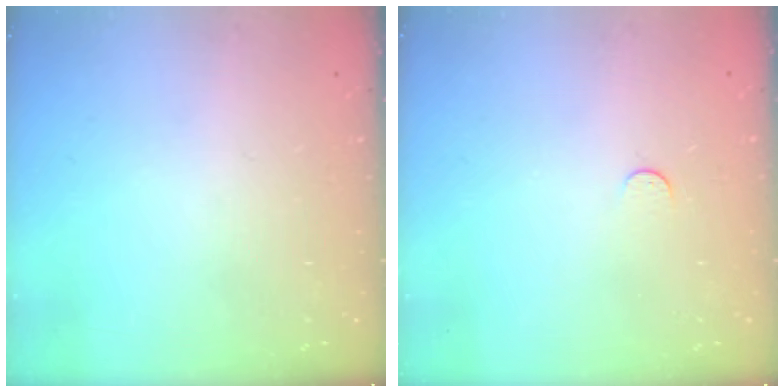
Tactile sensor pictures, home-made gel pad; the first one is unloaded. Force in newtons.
{"total": 3.0, "press": 3.0, "slide": 0.3}